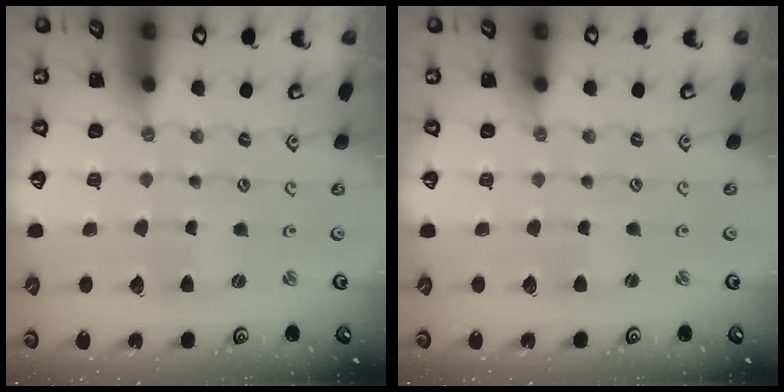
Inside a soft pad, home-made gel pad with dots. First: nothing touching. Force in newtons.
{"total": 0.7, "press": 0.7, "slide": 0.2}